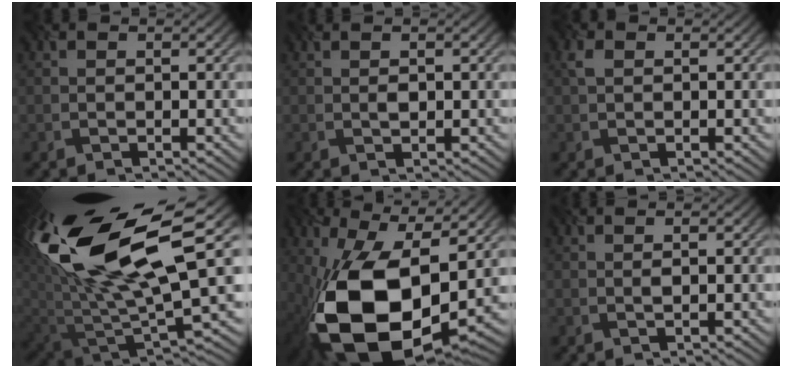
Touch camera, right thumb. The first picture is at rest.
{"total": 1.0, "force": [0.3, 0.4, 0.8], "torque": [-0.023, 0.002, 0.010]}
{"total": 0.7, "force": [0.4, 0.4, 0.4], "torque": [-0.019, 0.005, 0.009]}
{"total": 18.0, "force": [7.8, 7.6, 14.3], "torque": [-0.299, 0.004, 0.141]}
{"total": 19.4, "force": [-2.8, 10.9, 15.8], "torque": [-0.341, -0.056, -0.023]}
{"total": 1.0, "force": [0.4, 0.2, 0.9], "torque": [-0.015, 0.003, 0.007]}